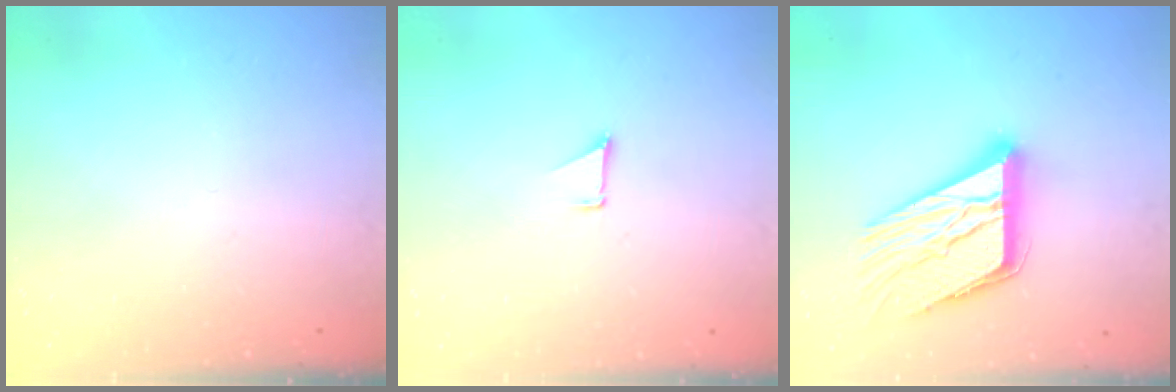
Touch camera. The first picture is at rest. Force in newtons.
{"total": 0.7, "press": 0.7, "slide": 0.1}
{"total": 18.9, "press": 18.8, "slide": 1.9}